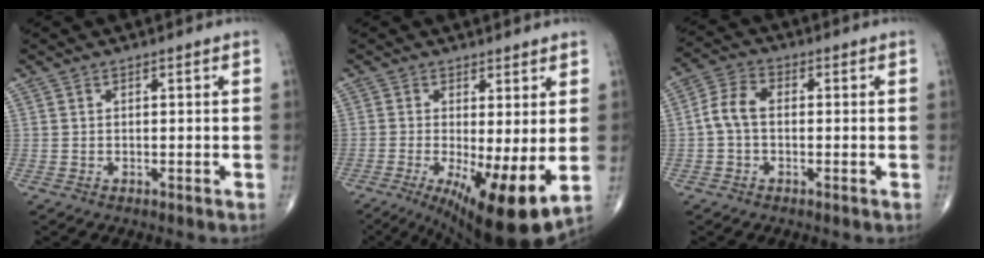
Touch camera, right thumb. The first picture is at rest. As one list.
[{"total": 13.5, "force": [-2.3, 3.8, 12.7], "torque": [-0.208, -0.024, -0.024]}, {"total": 5.6, "force": [-0.4, 3.6, 4.2], "torque": [-0.084, 0.019, -0.018]}]